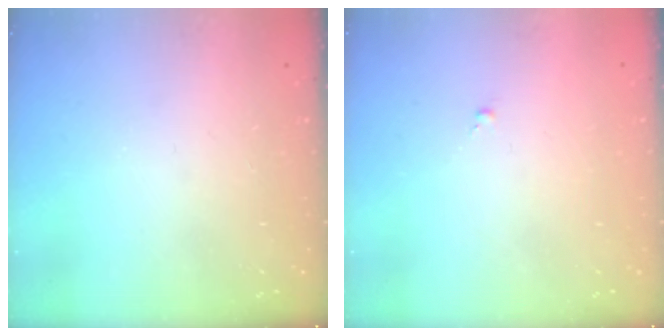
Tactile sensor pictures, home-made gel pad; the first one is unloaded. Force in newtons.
{"total": 0.0}